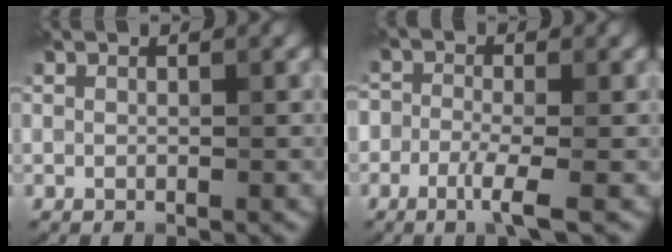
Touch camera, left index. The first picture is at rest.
{"total": 2.7, "force": [-1.4, 0.8, 2.1], "torque": [-0.041, 0.001, -0.035]}